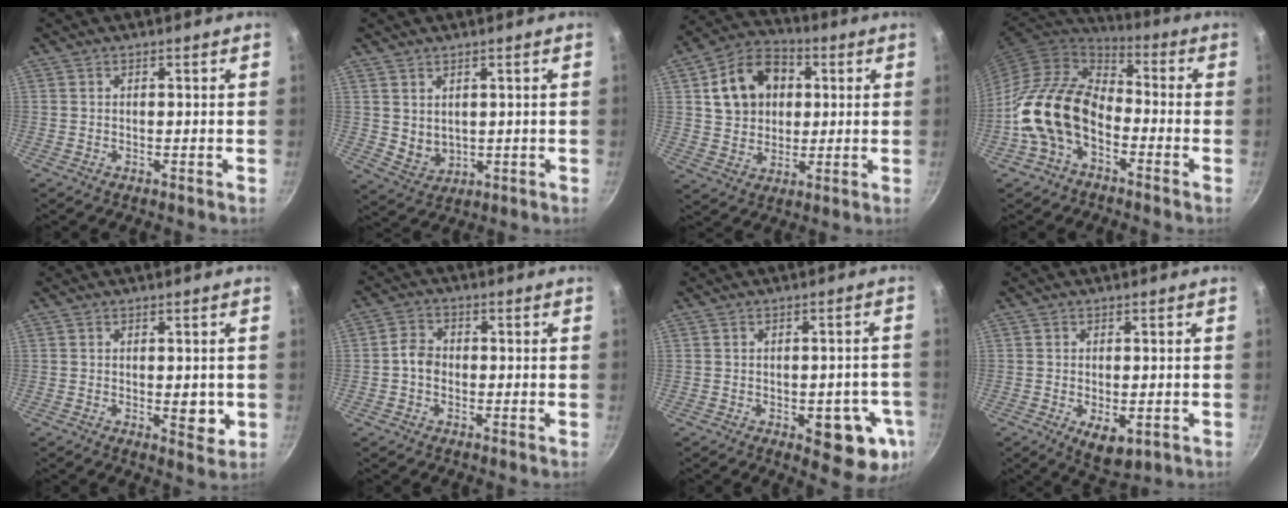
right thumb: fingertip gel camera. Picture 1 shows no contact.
{"total": 4.3, "force": [1.6, 3.1, 2.4], "torque": [-0.033, -0.017, 0.042]}
{"total": 14.2, "force": [3.2, 11.1, 8.2], "torque": [-0.114, 0.017, 0.048]}
{"total": 15.4, "force": [-5.0, 10.0, 10.6], "torque": [-0.172, 0.054, -0.114]}
{"total": 4.2, "force": [-0.7, 2.3, 3.5], "torque": [-0.025, -0.002, -0.008]}
{"total": 3.8, "force": [-0.7, 3.1, 2.1], "torque": [-0.025, 0.019, -0.020]}
{"total": 11.4, "force": [-3.4, 5.2, 9.6], "torque": [-0.070, 0.005, -0.040]}
{"total": 6.1, "force": [-1.7, 3.3, 4.9], "torque": [-0.063, -0.008, -0.015]}